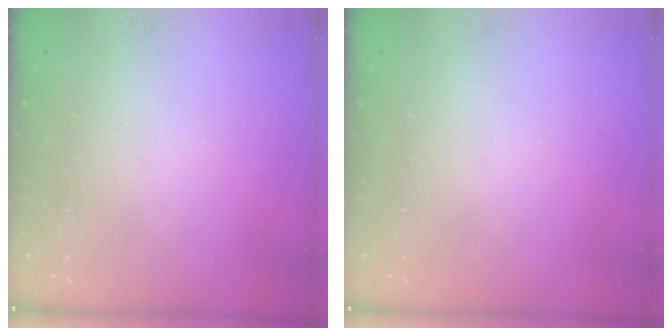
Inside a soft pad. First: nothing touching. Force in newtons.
{"total": 0.0}